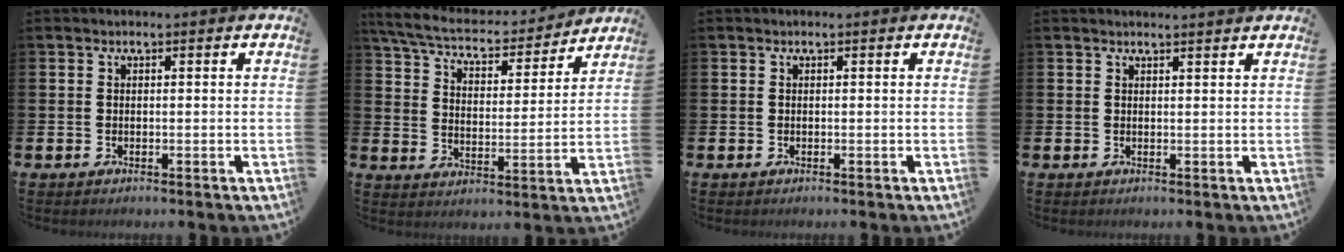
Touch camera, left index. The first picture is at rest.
{"total": 7.4, "force": [6.8, 1.6, 2.3], "torque": [-0.077, -0.049, 0.116]}
{"total": 0.0}
{"total": 0.9, "force": [0.9, -0.2, 0.0], "torque": [0.007, -0.007, 0.016]}